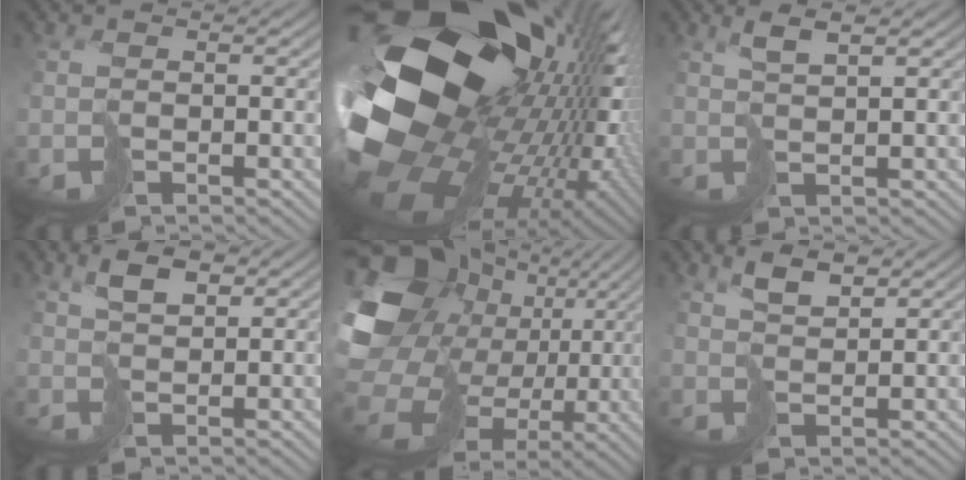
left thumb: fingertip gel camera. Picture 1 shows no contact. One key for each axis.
{"total": 22.6, "fx": 0.8, "fy": 15.7, "fz": 16.2, "tx": -0.309, "ty": -0.049, "tz": -0.011}
{"total": 3.0, "fx": 1.8, "fy": 0.5, "fz": 2.4, "tx": -0.051, "ty": 0.006, "tz": 0.035}
{"total": 3.7, "fx": 1.8, "fy": 1.7, "fz": 2.8, "tx": -0.060, "ty": 0.005, "tz": 0.031}
{"total": 21.0, "fx": 0.3, "fy": 16.7, "fz": 12.7, "tx": -0.325, "ty": -0.025, "tz": 0.024}
{"total": 3.7, "fx": 2.4, "fy": 1.3, "fz": 2.5, "tx": -0.057, "ty": 0.005, "tz": 0.046}